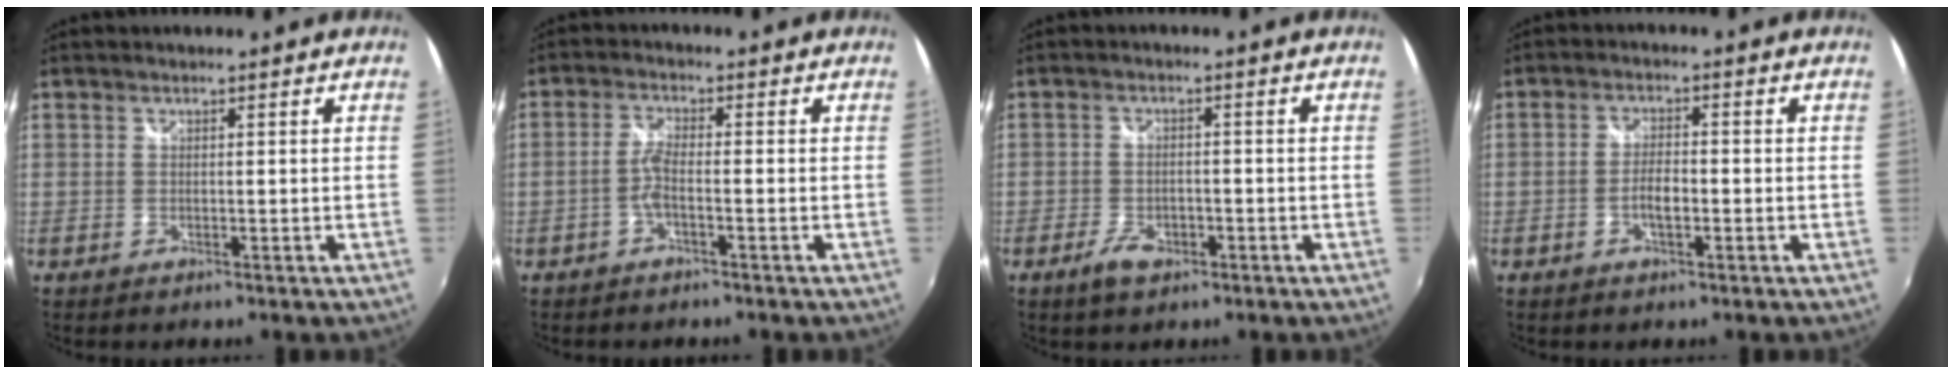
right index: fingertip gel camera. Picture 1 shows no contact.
{"total": 2.7, "force": [-1.3, 0.3, 2.4], "torque": [-0.058, 0.005, -0.028]}
{"total": 4.4, "force": [-2.6, 2.4, 2.6], "torque": [-0.063, -0.004, -0.044]}
{"total": 3.5, "force": [-1.3, 1.3, 3.0], "torque": [-0.062, 0.003, -0.024]}